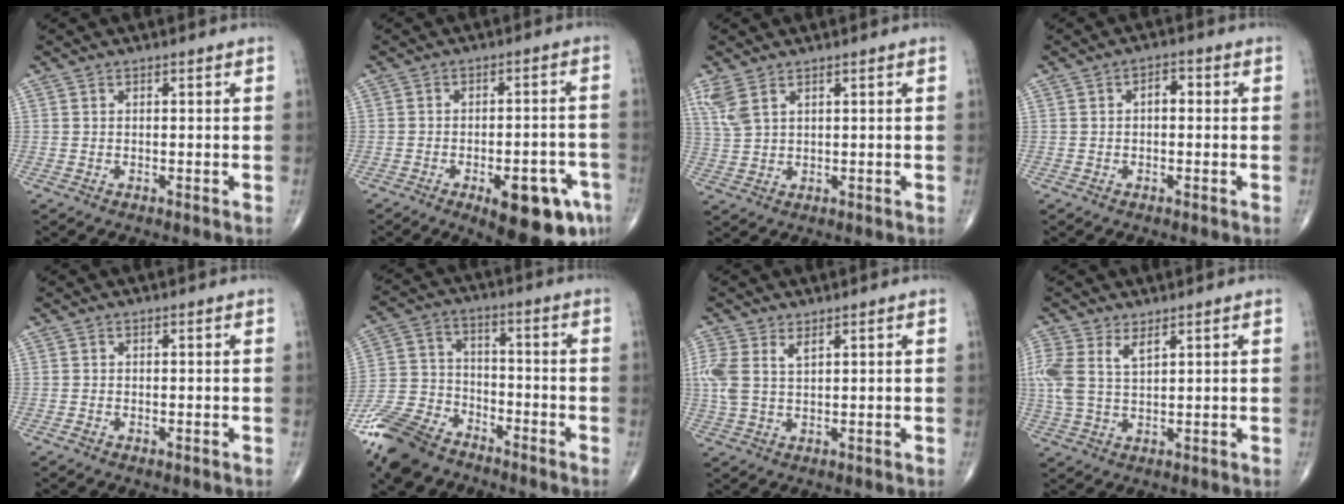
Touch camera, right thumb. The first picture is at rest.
{"total": 14.4, "force": [-6.9, 5.3, 11.4], "torque": [-0.108, 0.026, -0.080]}
{"total": 4.3, "force": [2.5, 1.8, 3.0], "torque": [-0.078, 0.001, 0.063]}
{"total": 2.5, "force": [0.1, 1.5, 2.0], "torque": [-0.018, 0.011, -0.005]}
{"total": 0.6, "force": [-0.4, 0.4, 0.4], "torque": [-0.012, 0.003, -0.006]}
{"total": 13.6, "force": [-10.1, 7.3, 5.6], "torque": [-0.107, 0.041, -0.197]}
{"total": 5.9, "force": [2.2, 2.9, 4.6], "torque": [-0.126, 0.010, 0.051]}
{"total": 7.3, "force": [3.1, 3.4, 5.7], "torque": [-0.145, 0.005, 0.069]}